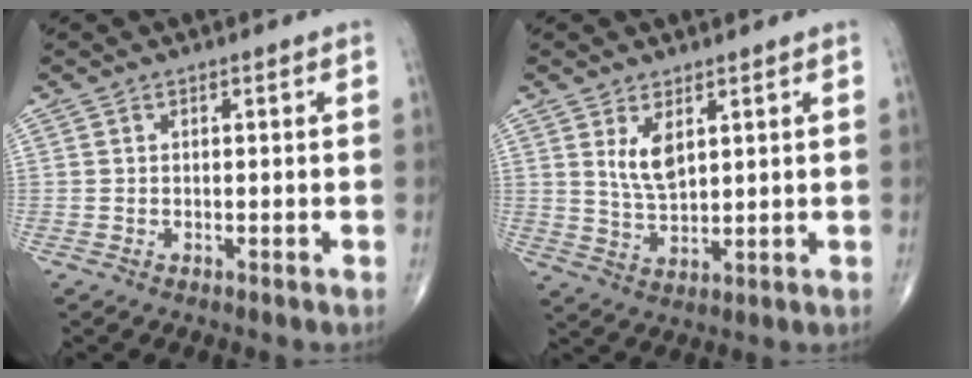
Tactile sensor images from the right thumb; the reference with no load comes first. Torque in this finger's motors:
{"motor_torque": [-0.37, -0.03, 0.42, 0.21, 0.14]}